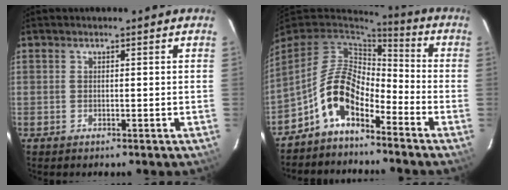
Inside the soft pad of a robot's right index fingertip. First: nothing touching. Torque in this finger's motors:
{"motor_torque": [0.55, -0.58, 0.92, 0.21]}